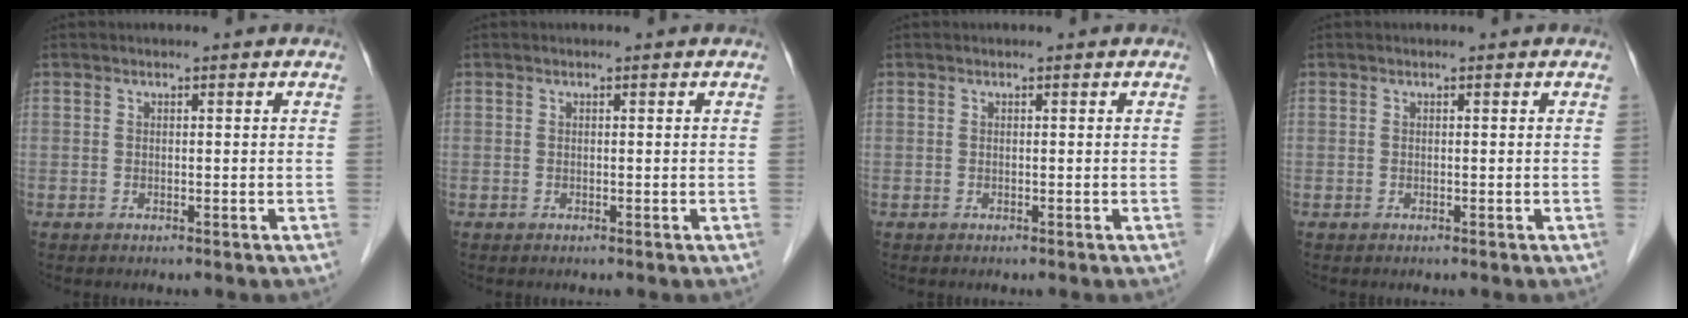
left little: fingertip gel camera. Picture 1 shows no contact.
{"total": 0.0}
{"total": 0.0}
{"total": 0.0}